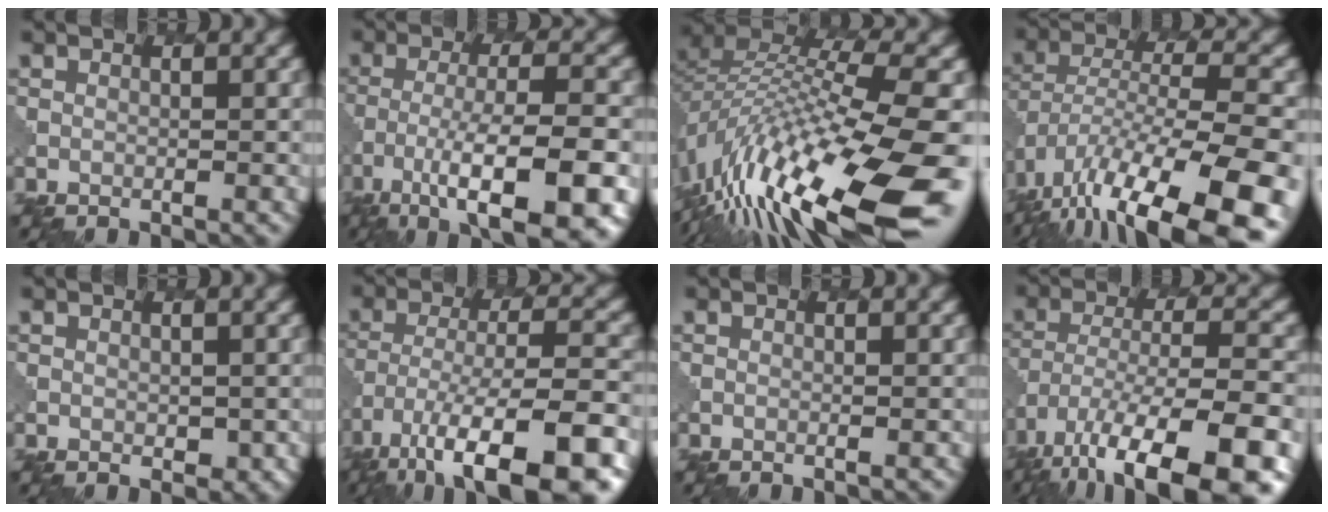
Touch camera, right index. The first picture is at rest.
{"total": 11.8, "force": [-6.1, 3.4, 9.5], "torque": [-0.165, -0.009, -0.092]}
{"total": 16.8, "force": [-8.0, 4.5, 14.1], "torque": [-0.287, 0.016, -0.136]}
{"total": 14.6, "force": [-9.2, 4.6, 10.4], "torque": [-0.197, -0.004, -0.140]}
{"total": 1.2, "force": [0.0, 1.0, 0.6], "torque": [-0.012, -0.007, 0.007]}
{"total": 13.3, "force": [-8.0, 4.2, 9.7], "torque": [-0.182, -0.008, -0.119]}
{"total": 0.0}
{"total": 14.7, "force": [-9.2, 5.3, 10.2], "torque": [-0.193, -0.034, -0.127]}